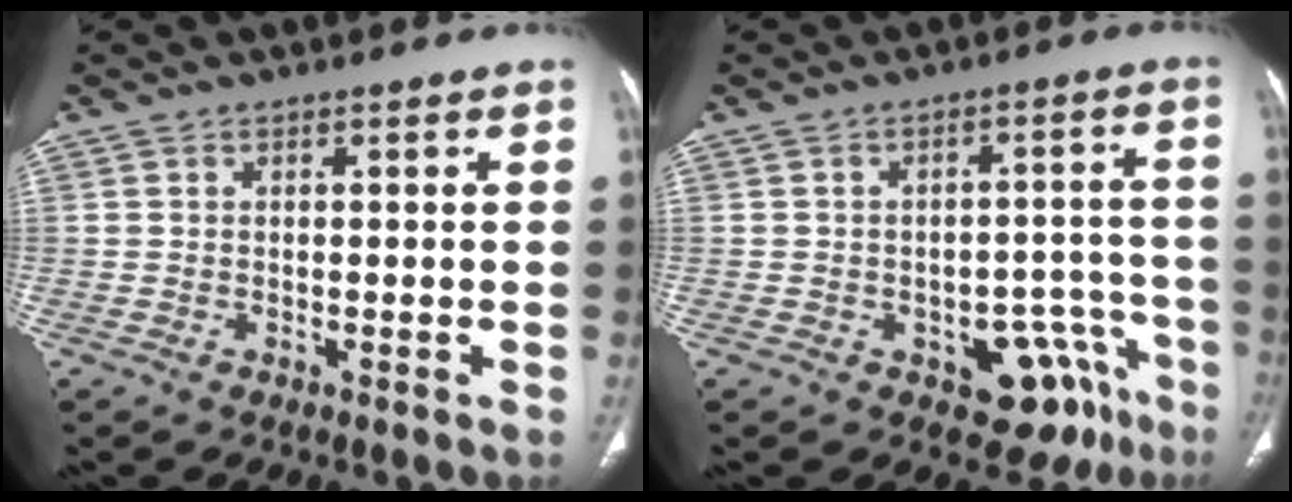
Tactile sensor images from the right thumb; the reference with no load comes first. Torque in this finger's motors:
{"motor_torque": [2.95, 2.06, 1.51, -0.84, 0.39]}